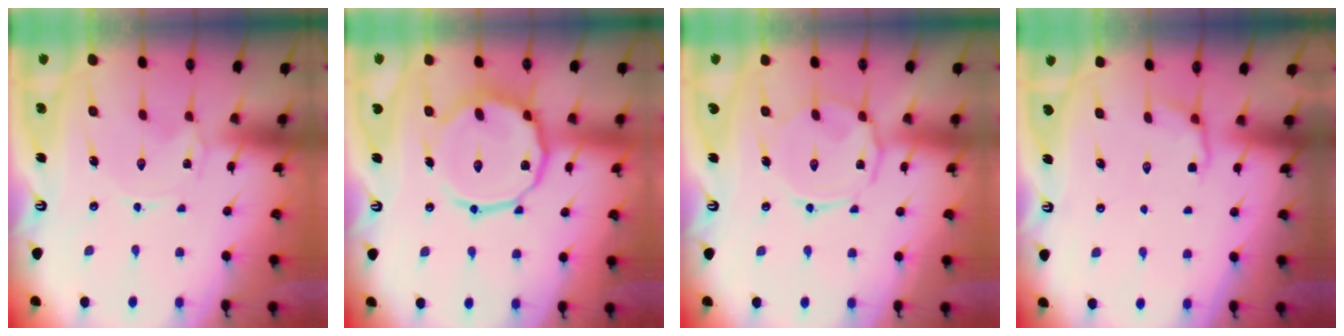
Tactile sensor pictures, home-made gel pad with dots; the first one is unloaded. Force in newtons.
{"total": 16.1, "press": 16.0, "slide": 1.3}
{"total": 7.6, "press": 7.6, "slide": 0.8}
{"total": 3.6, "press": 2.8, "slide": 2.3}